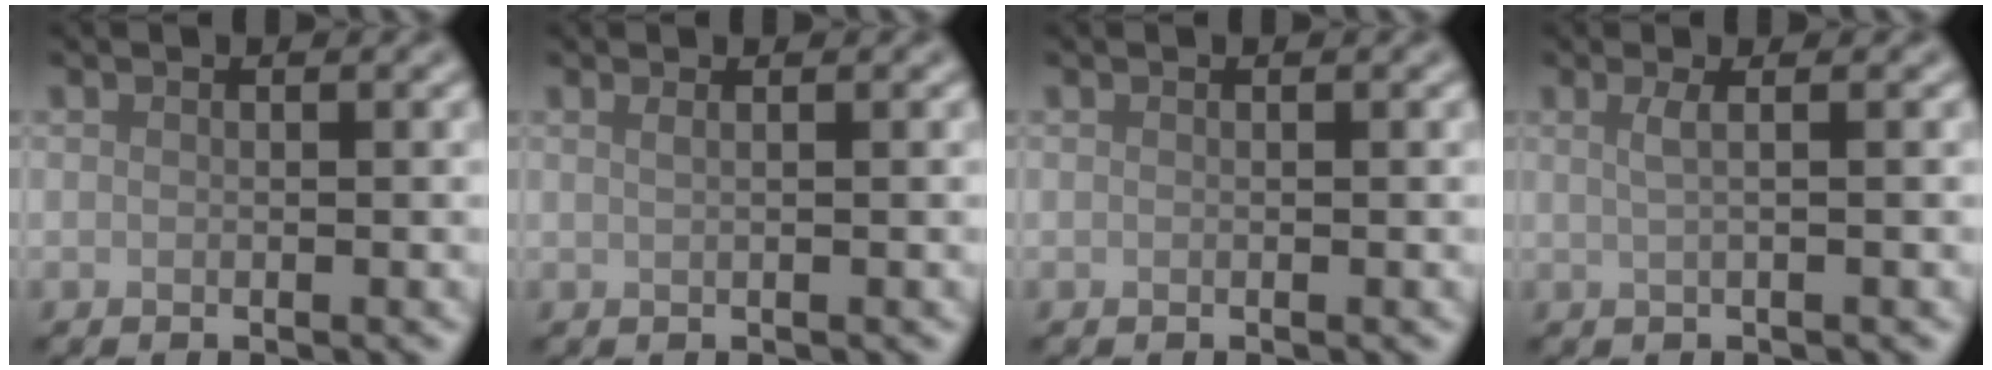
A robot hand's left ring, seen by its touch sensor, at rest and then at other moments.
{"total": 1.3, "force": [0.6, 0.6, 0.9], "torque": [-0.007, -0.003, -0.002]}
{"total": 0.0}
{"total": 1.8, "force": [0.4, 0.7, 1.6], "torque": [-0.023, 0.002, -0.001]}